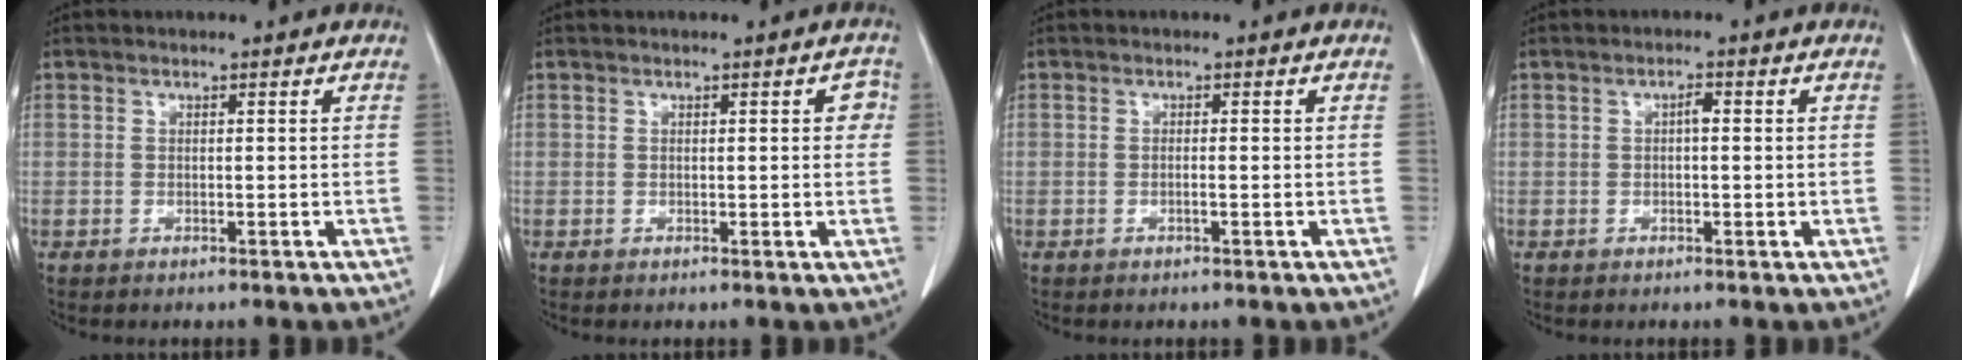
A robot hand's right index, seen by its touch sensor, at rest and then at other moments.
{"total": 2.4, "force": [0.6, 1.1, 2.0], "torque": [-0.010, 0.008, 0.005]}
{"total": 0.6, "force": [-0.2, 0.0, 0.6], "torque": [-0.010, 0.001, -0.003]}
{"total": 1.6, "force": [0.3, 0.5, 1.5], "torque": [-0.020, 0.004, 0.004]}